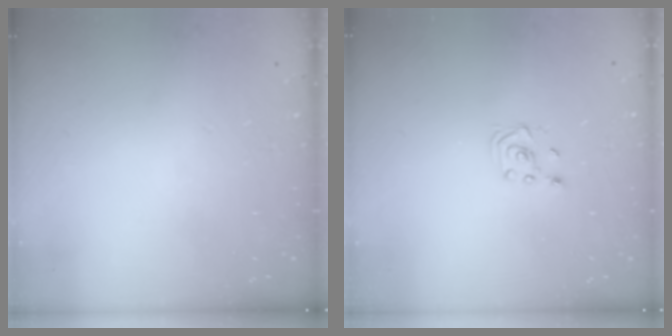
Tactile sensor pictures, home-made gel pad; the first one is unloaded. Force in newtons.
{"total": 2.3, "press": 2.2, "slide": 0.8}